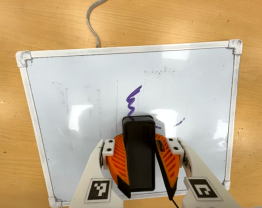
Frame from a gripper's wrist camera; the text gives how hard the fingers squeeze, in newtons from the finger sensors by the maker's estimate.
{"total": 10.5, "left": 10.5, "right": 10.5}